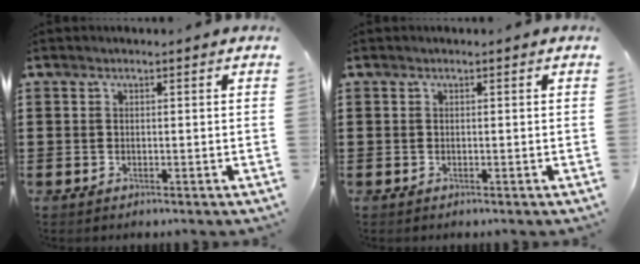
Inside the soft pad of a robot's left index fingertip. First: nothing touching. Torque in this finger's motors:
{"motor_torque": [0.00, 0.00, 0.00, 0.00]}